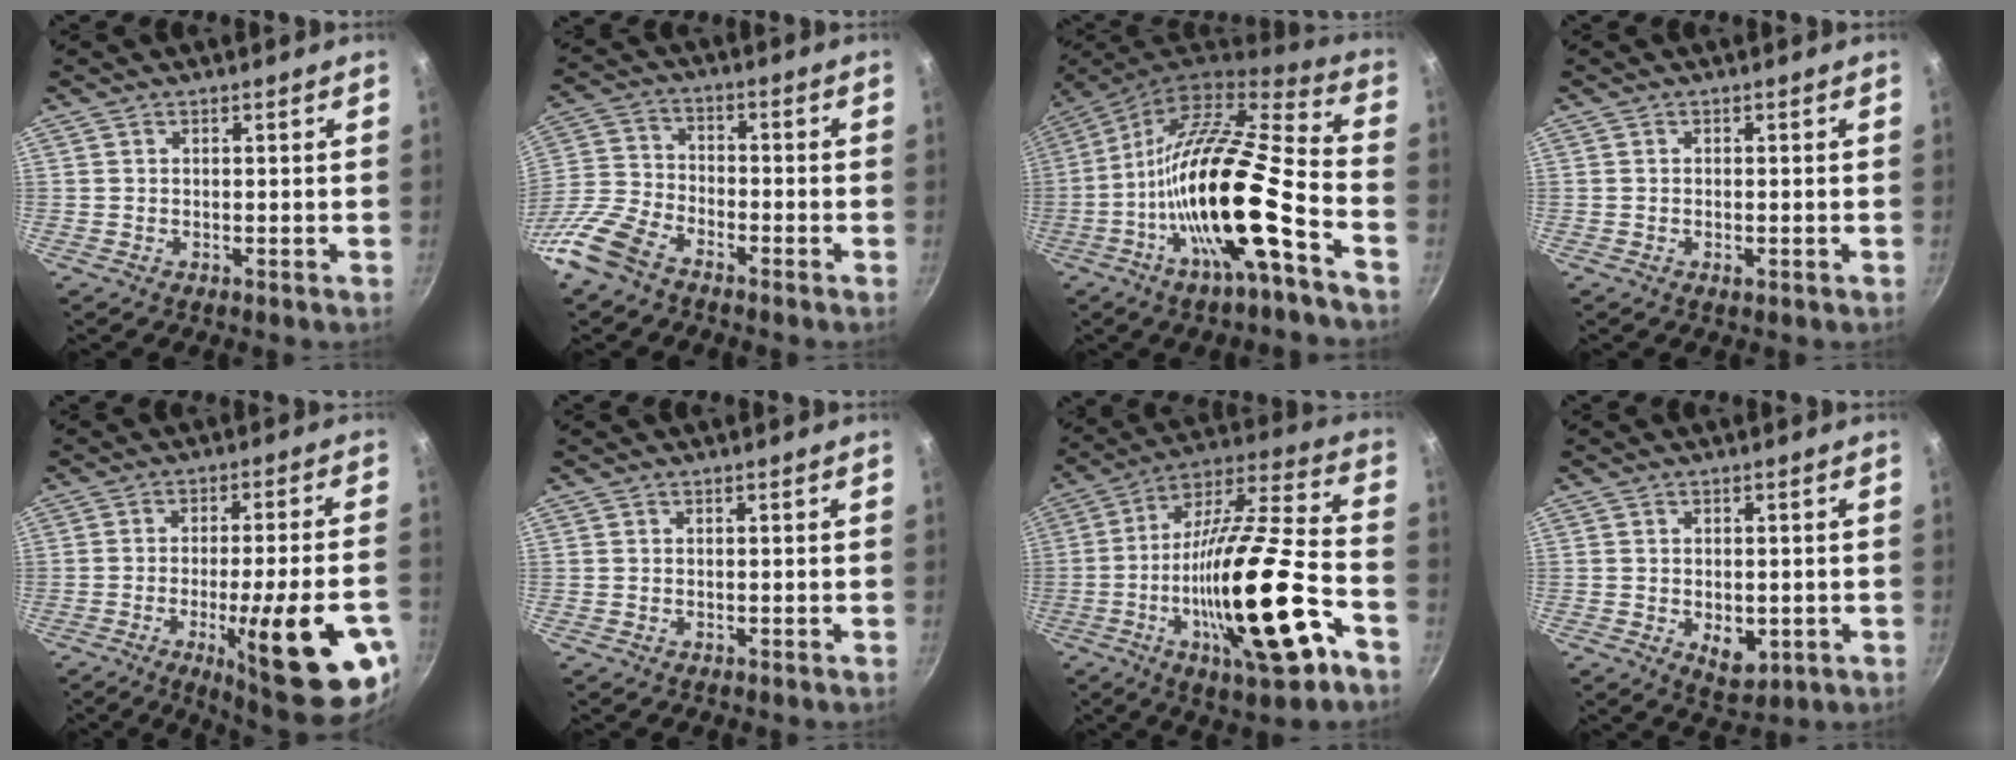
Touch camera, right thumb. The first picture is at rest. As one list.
[{"total": 11.0, "force": [-7.6, 5.2, 5.9], "torque": [-0.126, 0.043, -0.174]}, {"total": 22.1, "force": [-8.5, 5.5, 19.7], "torque": [-0.328, 0.041, -0.167]}, {"total": 0.9, "force": [-0.3, 0.4, 0.8], "torque": [-0.013, 0.001, -0.006]}, {"total": 21.6, "force": [-7.5, 4.4, 19.8], "torque": [-0.250, 0.014, -0.098]}, {"total": 0.0}, {"total": 27.1, "force": [-9.8, 7.4, 24.2], "torque": [-0.385, 0.027, -0.164]}, {"total": 6.0, "force": [-1.2, 3.8, 4.6], "torque": [-0.052, -0.008, -0.008]}]